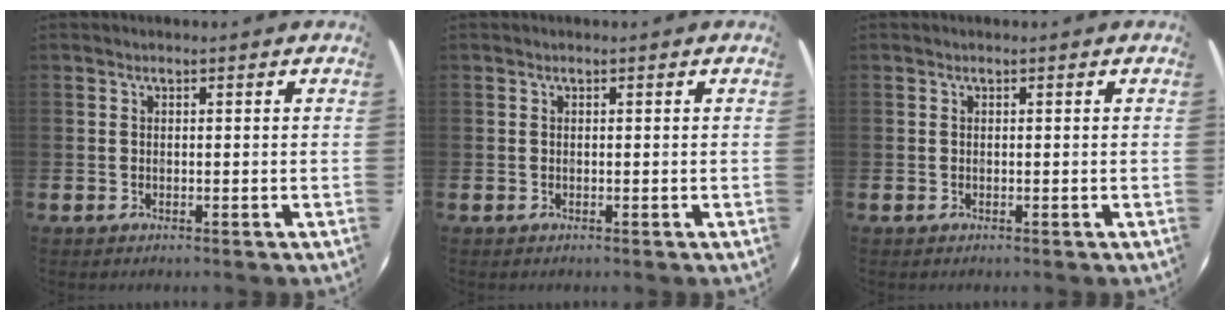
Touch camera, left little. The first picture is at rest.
{"total": 0.0}
{"total": 0.0}